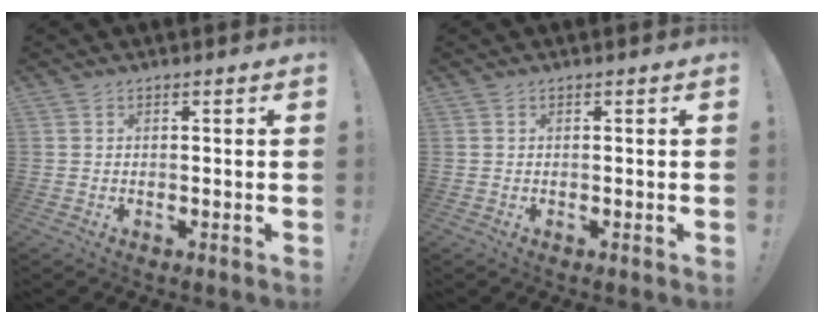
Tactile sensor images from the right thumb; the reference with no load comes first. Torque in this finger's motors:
{"motor_torque": [-0.02, 0.19, -0.07, 0.00, 0.01]}